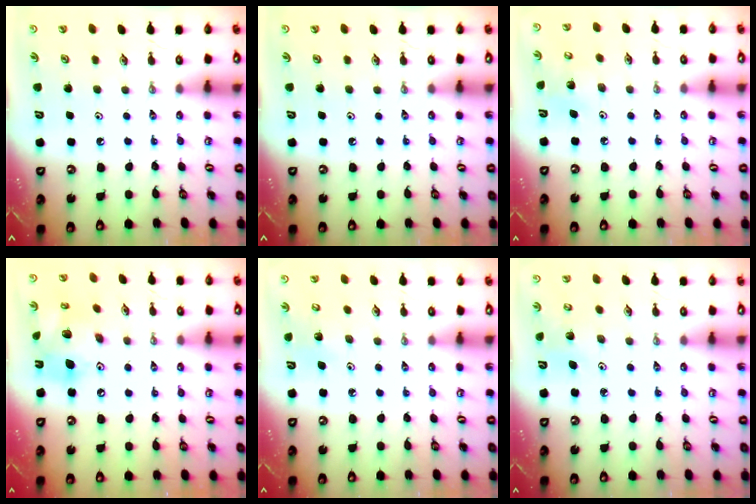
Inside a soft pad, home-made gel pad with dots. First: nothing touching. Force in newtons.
{"total": 0.0}
{"total": 6.0, "press": 6.0, "slide": 0.3}
{"total": 15.2, "press": 14.9, "slide": 3.0}
{"total": 2.5, "press": 2.4, "slide": 0.6}
{"total": 2.7, "press": 2.7, "slide": 0.4}